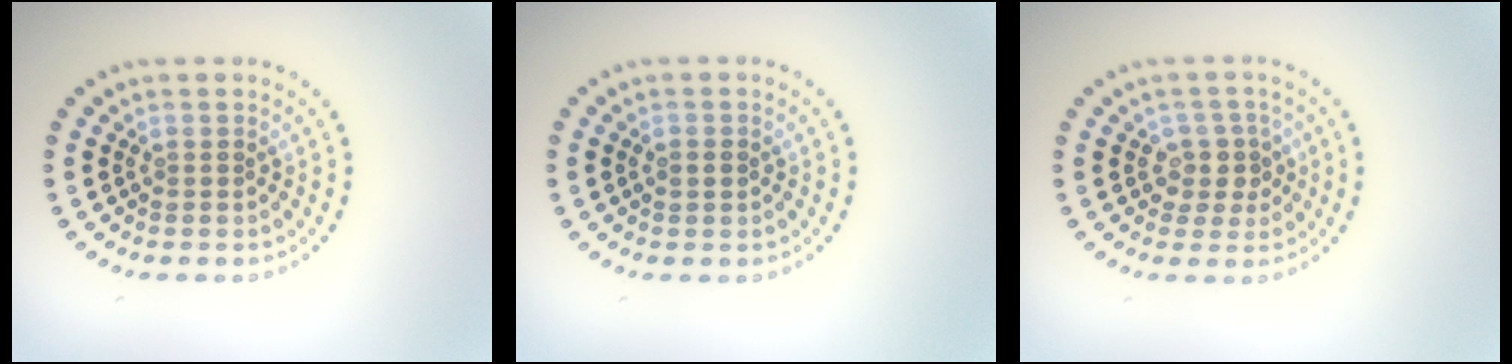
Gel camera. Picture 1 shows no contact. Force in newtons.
{"total": 1.1, "press": 1.1, "slide": 0.1}
{"total": 2.3, "press": 2.0, "slide": 1.2}